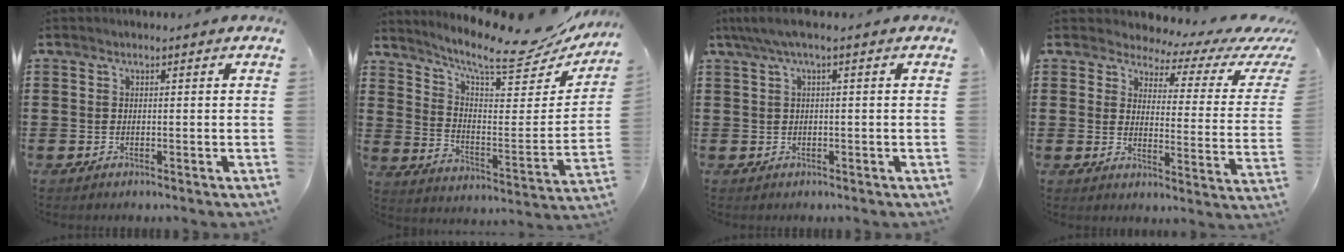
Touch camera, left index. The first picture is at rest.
{"total": 10.5, "force": [9.0, 1.5, 5.1], "torque": [-0.104, -0.071, 0.146]}
{"total": 2.3, "force": [0.3, 0.1, 2.3], "torque": [-0.042, -0.001, 0.003]}
{"total": 3.4, "force": [2.7, 1.5, 1.5], "torque": [-0.042, -0.022, 0.037]}